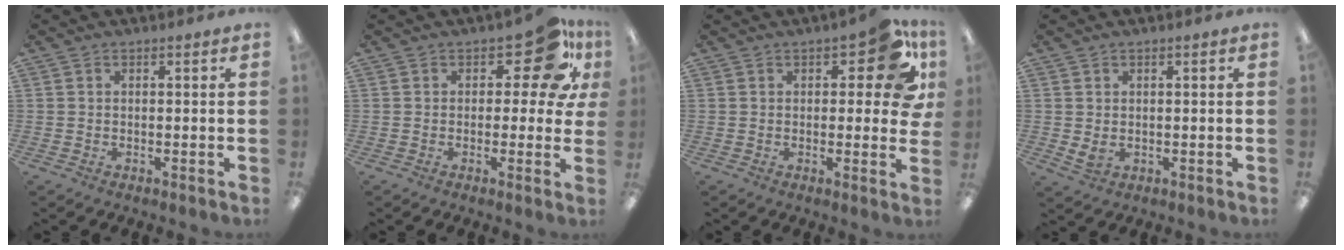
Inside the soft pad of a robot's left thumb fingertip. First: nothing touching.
{"total": 11.1, "force": [5.8, 5.2, 7.9], "torque": [-0.096, -0.030, 0.097]}
{"total": 10.6, "force": [4.4, 4.4, 8.6], "torque": [-0.099, -0.014, 0.071]}
{"total": 2.5, "force": [0.4, 1.6, 1.8], "torque": [-0.033, -0.002, 0.005]}